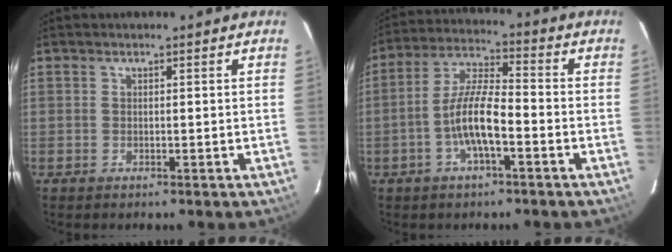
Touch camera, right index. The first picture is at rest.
{"total": 9.1, "force": [-3.4, 2.3, 8.2], "torque": [-0.169, 0.006, -0.063]}